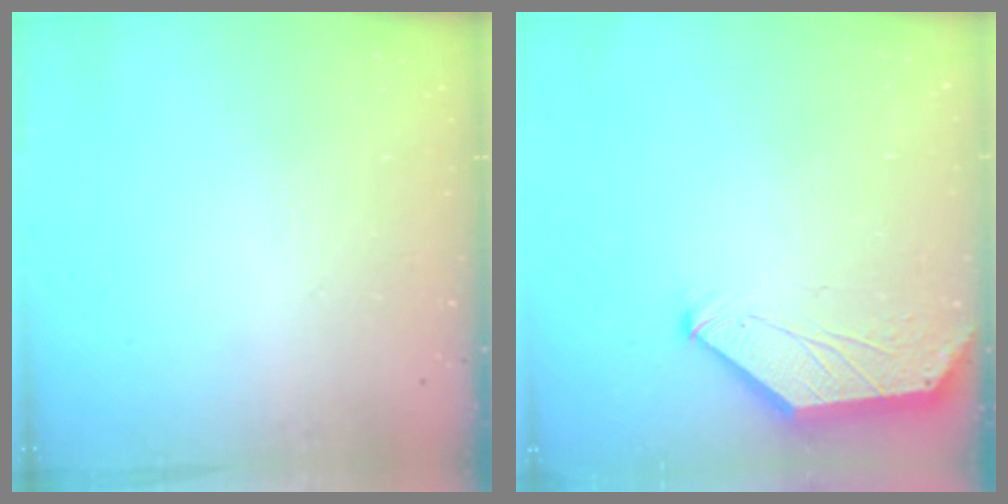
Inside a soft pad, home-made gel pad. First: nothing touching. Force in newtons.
{"total": 0.5, "press": 0.5, "slide": 0.3}